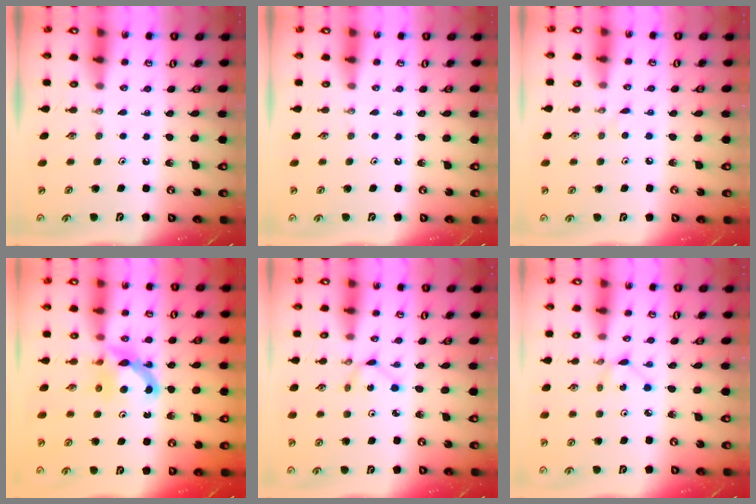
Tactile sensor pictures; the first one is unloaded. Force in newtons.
{"total": 0.0}
{"total": 2.7, "press": 2.7, "slide": 0.4}
{"total": 7.0, "press": 7.0, "slide": 0.6}
{"total": 1.6, "press": 1.6, "slide": 0.2}
{"total": 1.5, "press": 1.5, "slide": 0.1}